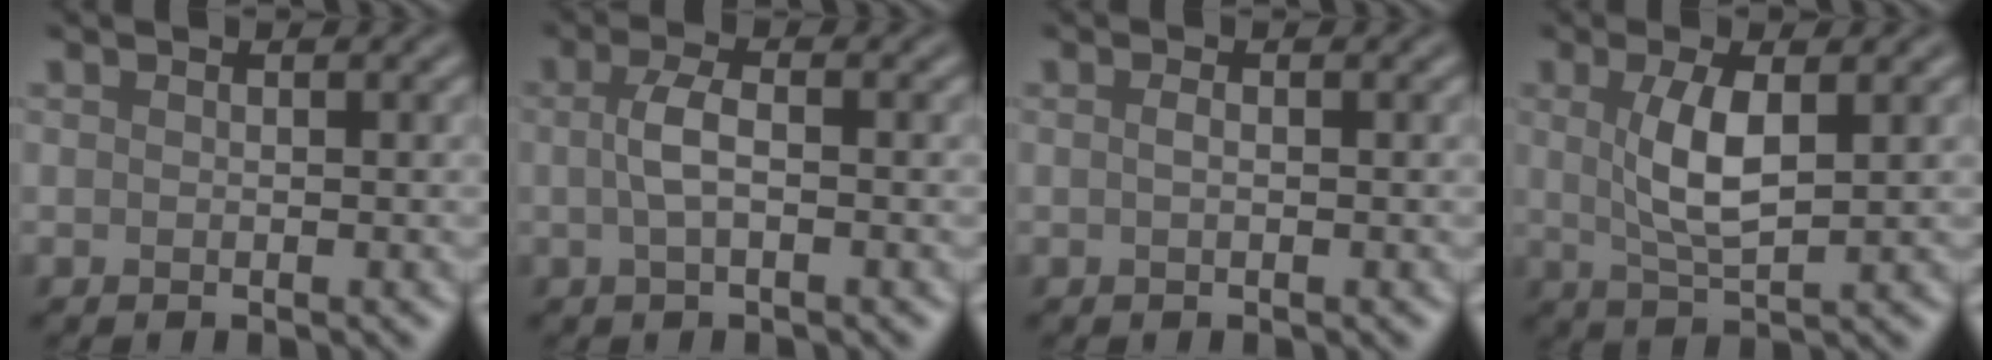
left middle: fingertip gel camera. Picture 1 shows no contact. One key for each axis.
{"total": 2.5, "fx": 0.0, "fy": 0.9, "fz": 2.4, "tx": -0.052, "ty": 0.003, "tz": -0.003}
{"total": 0.7, "fx": 0.0, "fy": 0.2, "fz": 0.6, "tx": -0.015, "ty": 0.001, "tz": 0.001}
{"total": 4.3, "fx": 0.9, "fy": 1.4, "fz": 4.0, "tx": -0.086, "ty": -0.002, "tz": 0.019}